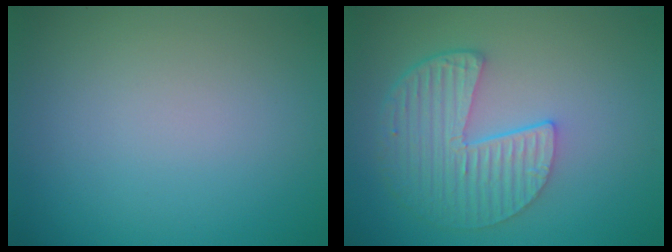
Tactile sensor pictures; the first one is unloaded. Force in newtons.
{"total": 5.5, "press": 4.2, "slide": 3.6}